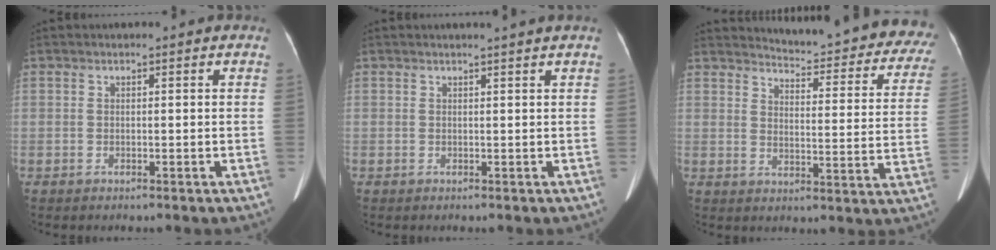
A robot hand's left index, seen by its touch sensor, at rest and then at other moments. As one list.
[{"total": 1.4, "force": [1.2, -0.4, 0.5], "torque": [-0.009, 0.003, 0.018]}, {"total": 23.3, "force": [21.9, 3.6, 7.2], "torque": [-0.077, -0.097, 0.240]}]